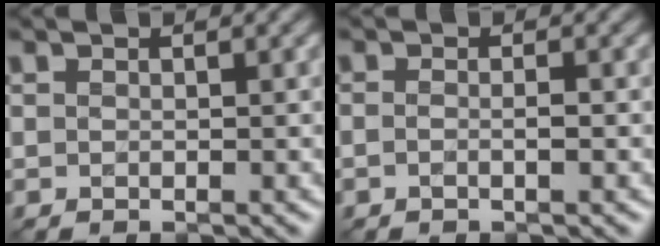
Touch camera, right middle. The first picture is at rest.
{"total": 1.2, "force": [-0.3, 0.3, 1.1], "torque": [-0.015, -0.004, -0.008]}